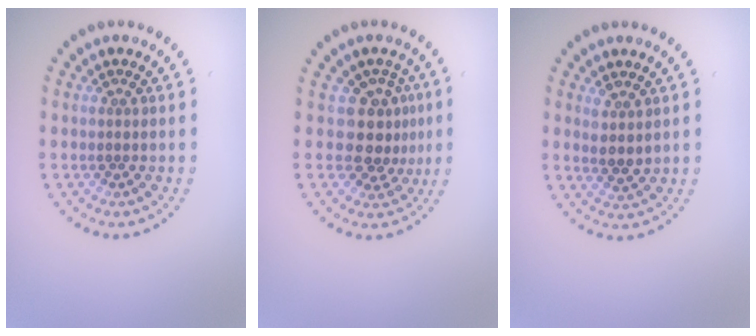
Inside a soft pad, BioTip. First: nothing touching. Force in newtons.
{"total": 3.2, "press": 2.5, "slide": 2.0}
{"total": 1.9, "press": 1.6, "slide": 1.1}